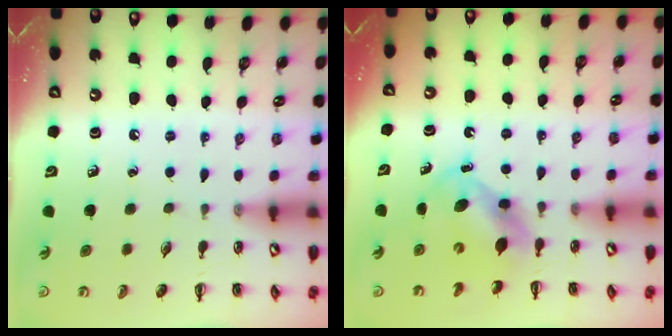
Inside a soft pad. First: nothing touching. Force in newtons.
{"total": 6.6, "press": 6.5, "slide": 1.0}